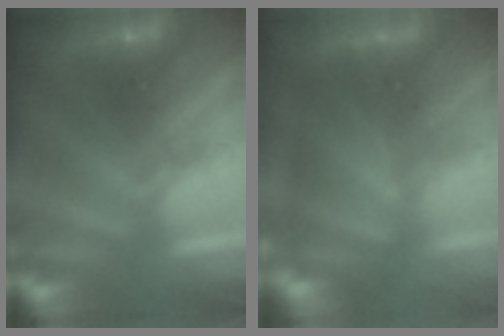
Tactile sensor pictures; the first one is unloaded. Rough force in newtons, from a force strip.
{"total": 5.0}